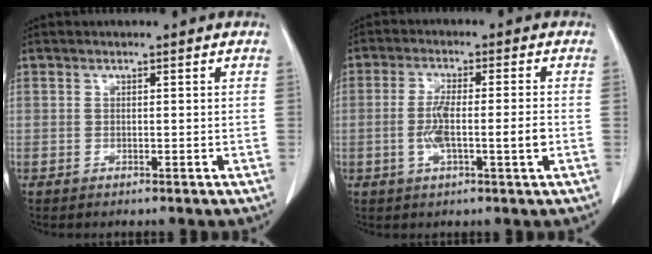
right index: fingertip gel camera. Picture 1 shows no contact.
{"total": 7.7, "force": [-1.8, 0.8, 7.5], "torque": [-0.140, 0.007, -0.032]}